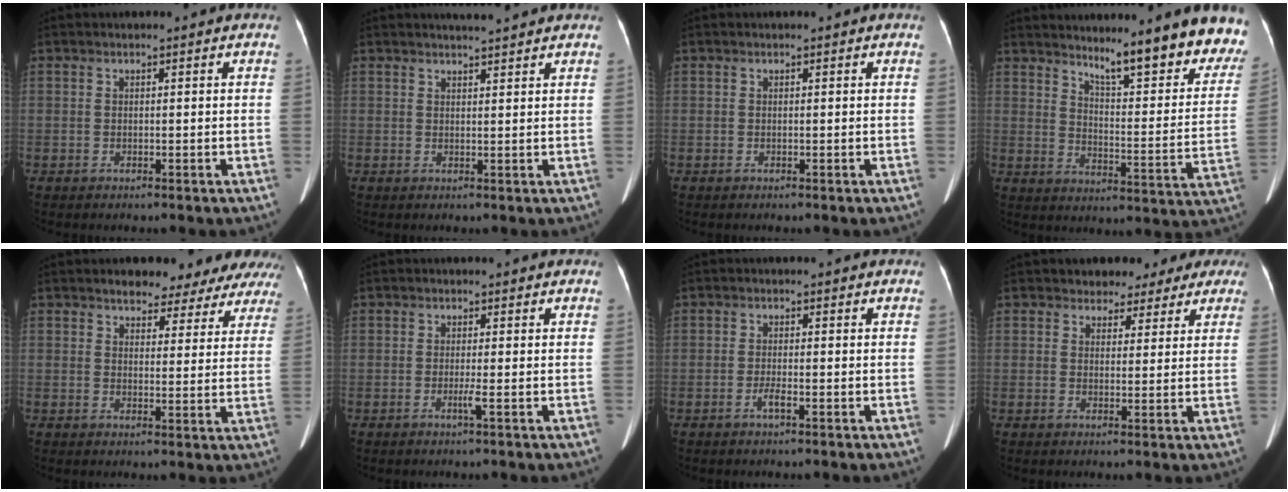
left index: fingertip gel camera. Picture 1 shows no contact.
{"total": 3.9, "force": [3.6, 0.2, 1.5], "torque": [-0.023, -0.002, 0.045]}
{"total": 0.0}
{"total": 17.8, "force": [15.2, 2.0, 9.0], "torque": [-0.100, -0.083, 0.189]}
{"total": 14.5, "force": [13.0, 4.5, 4.6], "torque": [-0.026, -0.016, 0.128]}
{"total": 1.3, "force": [-0.8, -0.3, 0.9], "torque": [-0.019, -0.018, -0.018]}
{"total": 1.5, "force": [-1.3, 0.1, 0.8], "torque": [-0.017, -0.018, -0.025]}
{"total": 7.3, "force": [5.6, 4.5, 1.6], "torque": [0.003, -0.002, 0.053]}